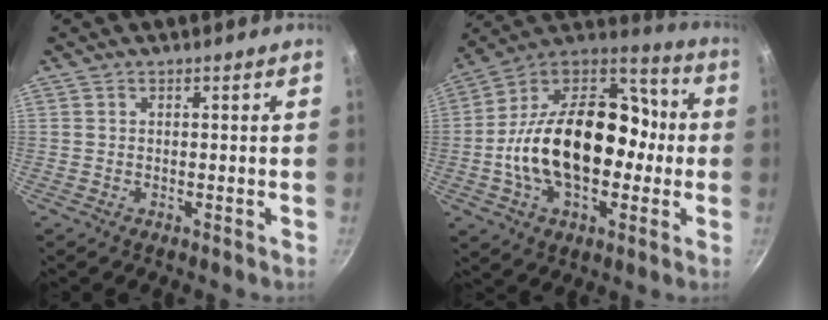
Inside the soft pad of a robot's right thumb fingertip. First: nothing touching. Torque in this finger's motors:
{"motor_torque": [2.39, 2.62, 2.59, -0.17, 0.23]}